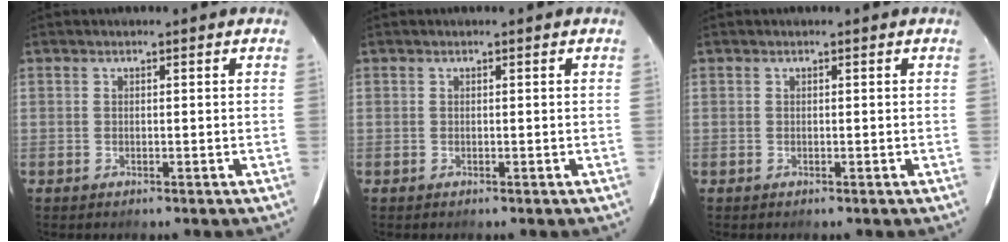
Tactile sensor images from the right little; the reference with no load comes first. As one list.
[{"total": 0.0}, {"total": 0.0}]